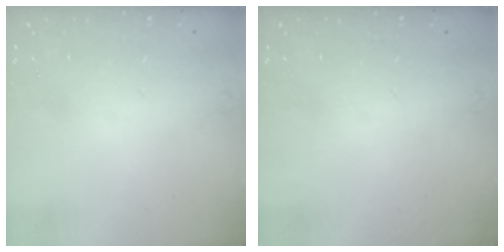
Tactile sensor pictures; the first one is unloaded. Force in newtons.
{"total": 0.0}